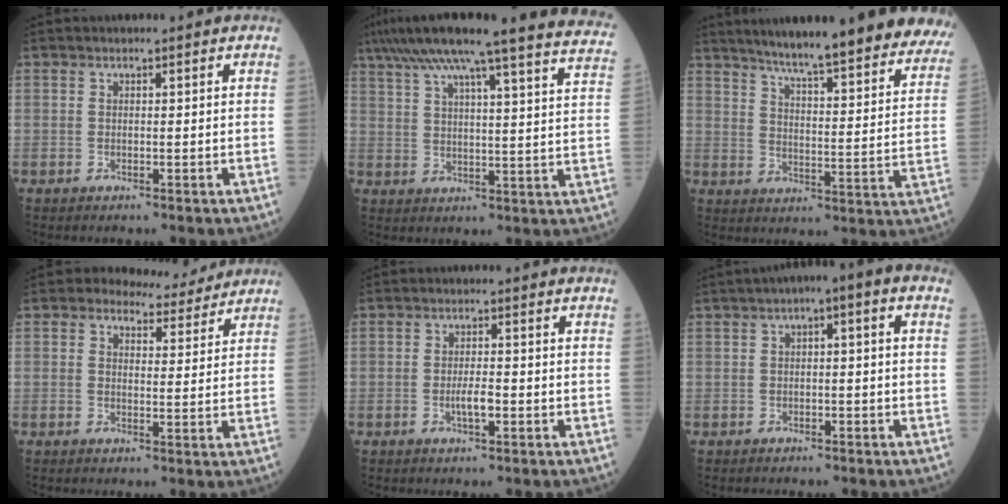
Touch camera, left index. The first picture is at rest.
{"total": 27.8, "force": [23.9, 0.3, 14.2], "torque": [-0.228, -0.035, 0.296]}
{"total": 28.6, "force": [25.0, 2.5, 13.6], "torque": [-0.188, -0.060, 0.306]}
{"total": 5.2, "force": [4.7, 2.1, 0.4], "torque": [-0.003, 0.001, 0.055]}
{"total": 2.6, "force": [-0.9, 0.6, 2.4], "torque": [-0.046, 0.001, -0.016]}
{"total": 4.8, "force": [1.1, 1.0, 4.6], "torque": [-0.063, 0.028, 0.006]}